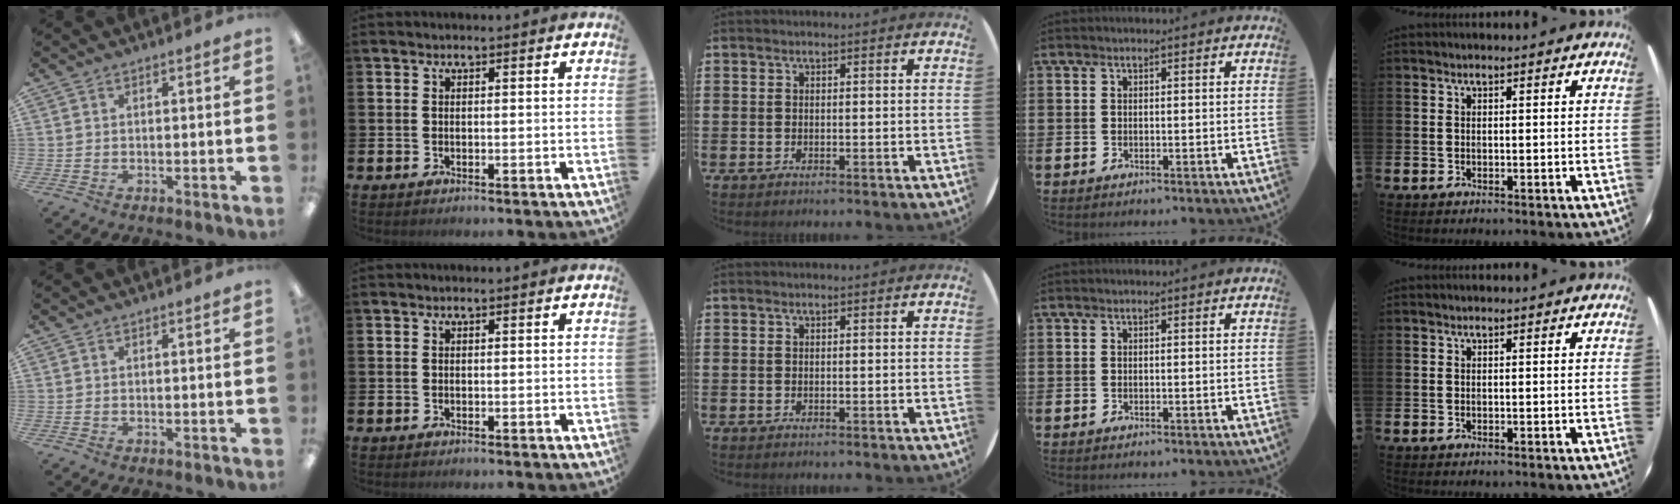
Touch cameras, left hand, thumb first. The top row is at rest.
{}